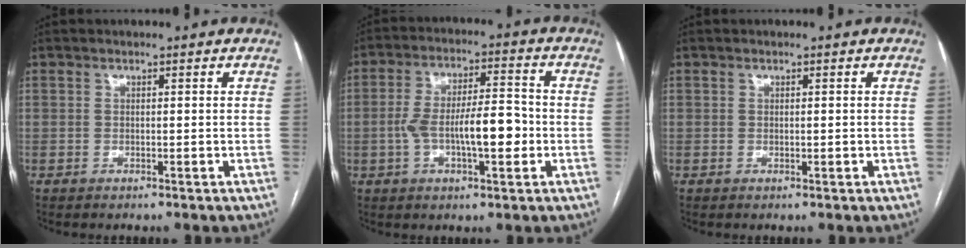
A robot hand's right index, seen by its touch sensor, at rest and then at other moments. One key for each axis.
{"total": 10.7, "fx": -1.9, "fy": 2.9, "fz": 10.1, "tx": -0.183, "ty": 0.020, "tz": -0.029}
{"total": 0.5, "fx": 0.0, "fy": 0.1, "fz": 0.5, "tx": -0.011, "ty": -0.003, "tz": 0.003}